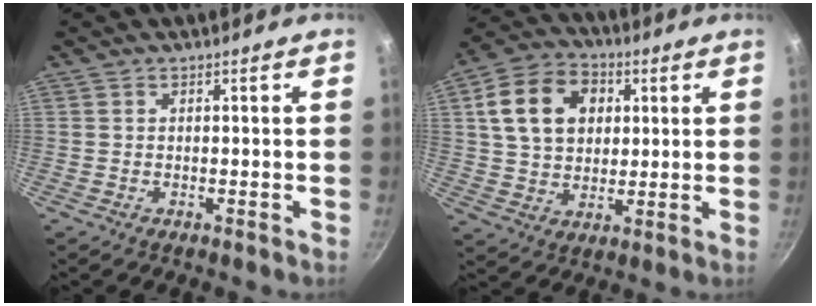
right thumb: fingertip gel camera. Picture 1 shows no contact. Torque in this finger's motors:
{"motor_torque": [-0.34, 0.68, 0.31, 0.13, 0.09]}